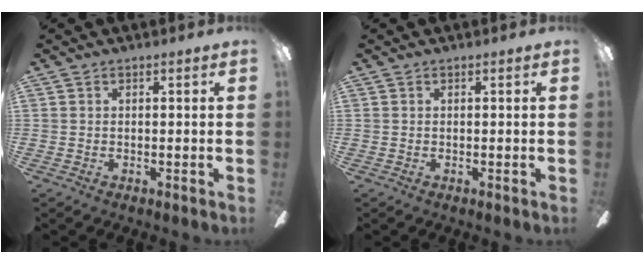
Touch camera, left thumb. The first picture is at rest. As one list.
[{"total": 0.0}]